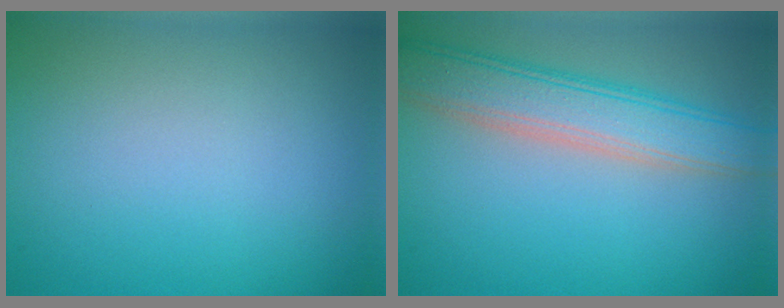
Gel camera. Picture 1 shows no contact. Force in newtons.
{"total": 5.9, "press": 5.9, "slide": 0.3}